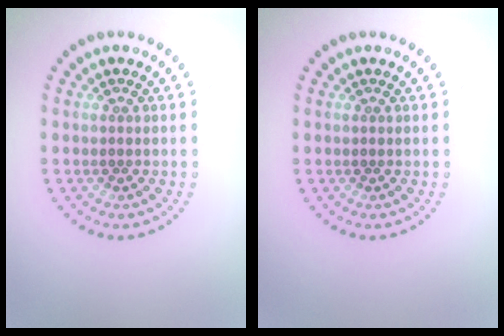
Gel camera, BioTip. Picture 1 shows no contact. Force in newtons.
{"total": 0.0}